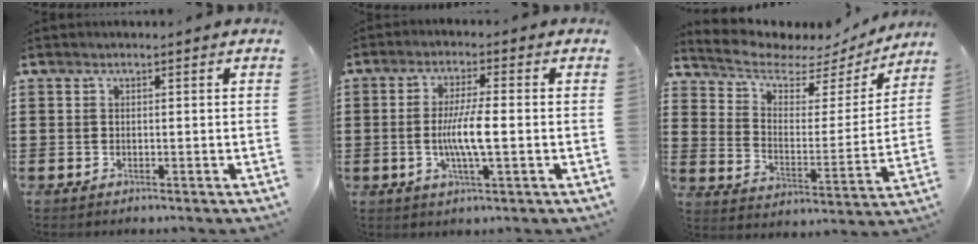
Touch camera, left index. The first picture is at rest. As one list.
[{"total": 6.4, "force": [-0.8, 1.0, 6.3], "torque": [-0.124, -0.002, -0.022]}, {"total": 5.2, "force": [4.3, 2.2, 1.9], "torque": [-0.067, -0.029, 0.067]}]